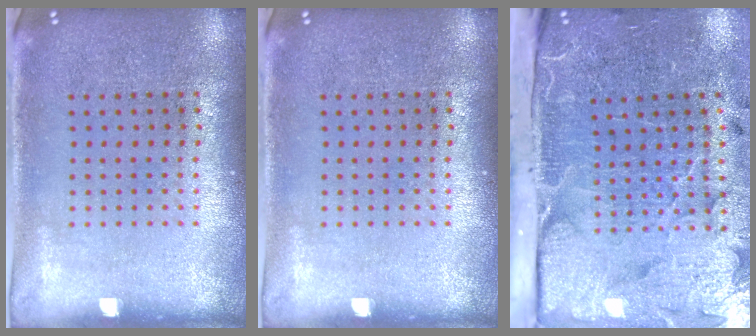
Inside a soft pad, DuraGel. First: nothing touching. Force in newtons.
{"total": 0.0}
{"total": 5.2, "press": 4.0, "slide": 3.3}